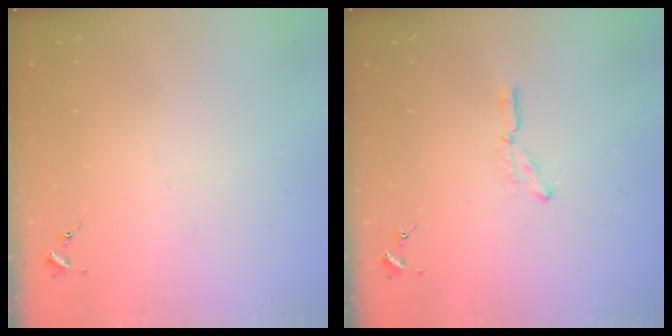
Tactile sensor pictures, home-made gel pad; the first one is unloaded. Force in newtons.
{"total": 6.4, "press": 6.4, "slide": 0.3}